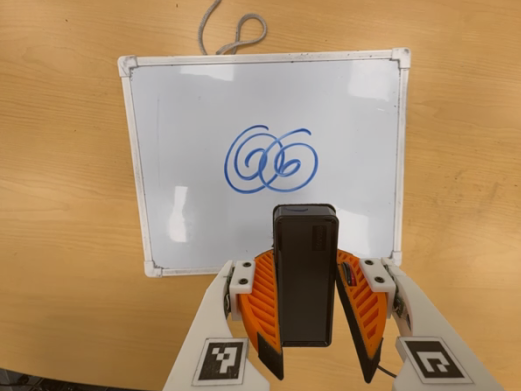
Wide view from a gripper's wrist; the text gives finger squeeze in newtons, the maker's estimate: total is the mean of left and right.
{"total": 5.0, "left": 4.3, "right": 5.7}